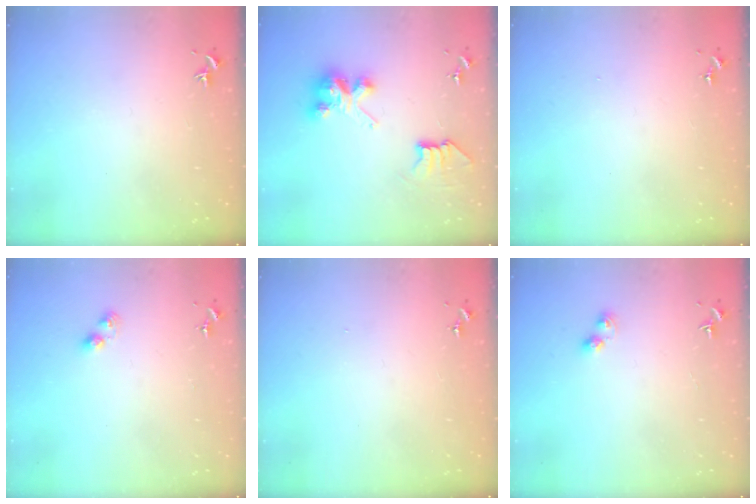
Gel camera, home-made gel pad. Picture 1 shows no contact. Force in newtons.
{"total": 8.1, "press": 8.1, "slide": 0.1}
{"total": 0.0}
{"total": 3.3, "press": 3.3, "slide": 0.2}
{"total": 0.0}
{"total": 4.5, "press": 4.5, "slide": 0.4}